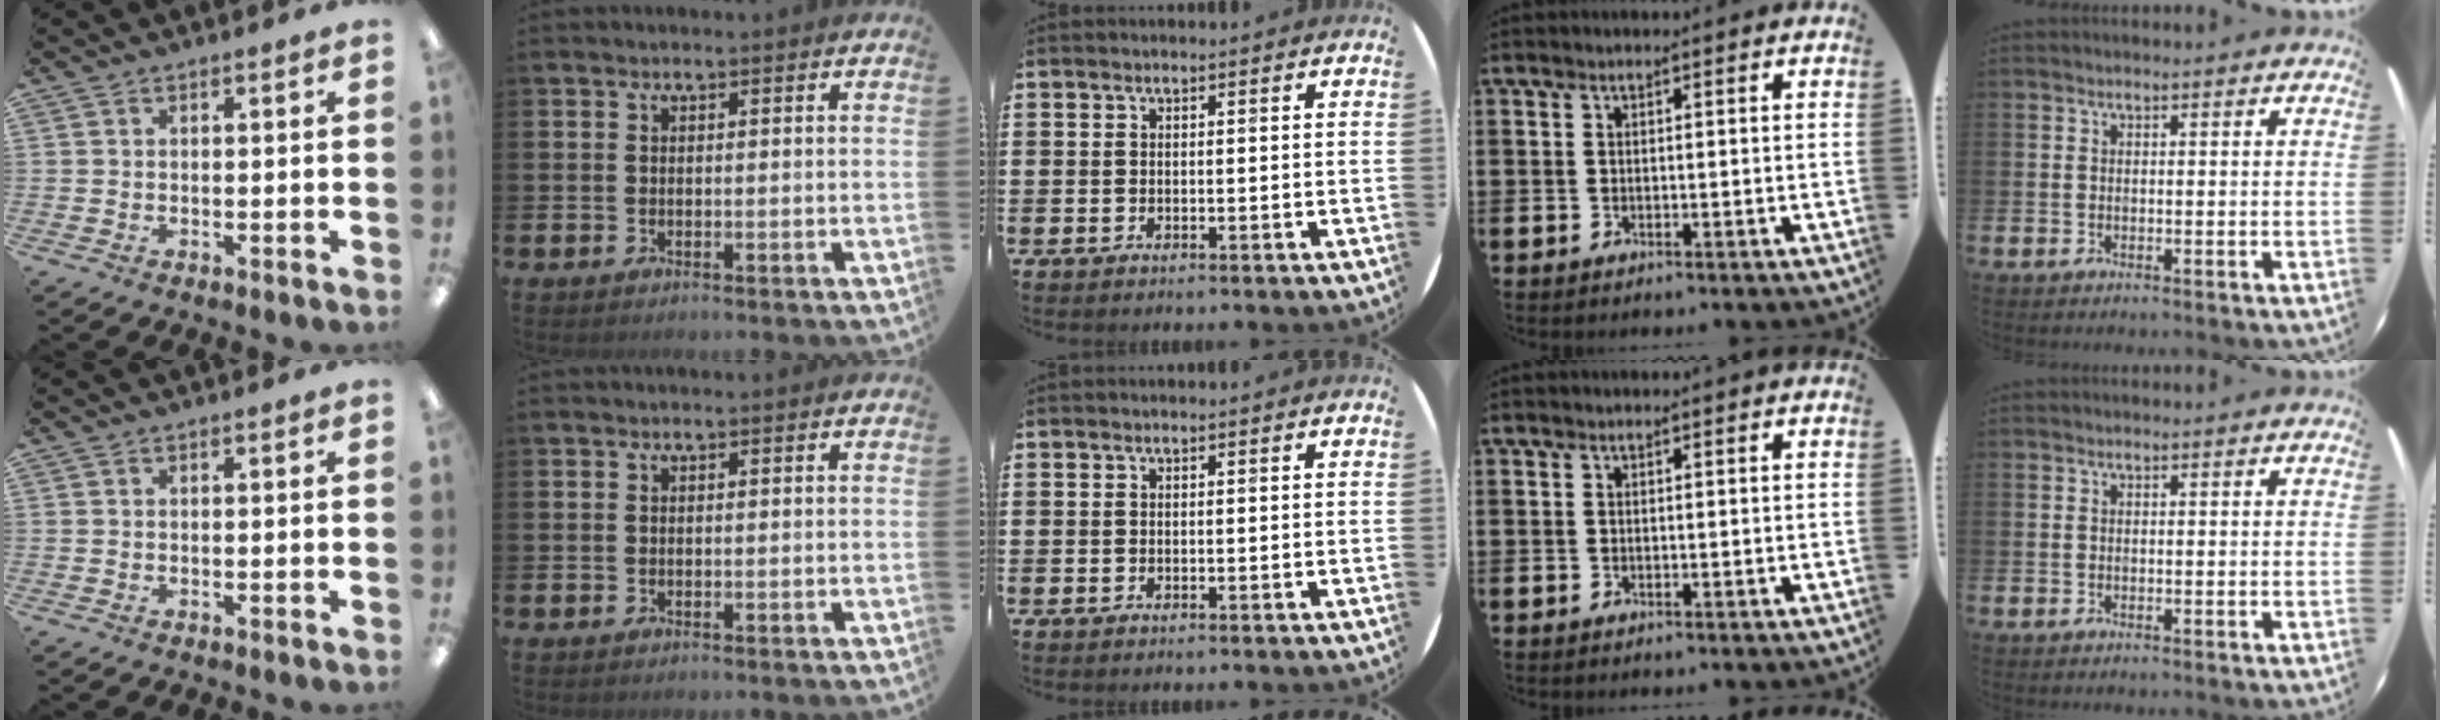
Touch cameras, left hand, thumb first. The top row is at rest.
{}